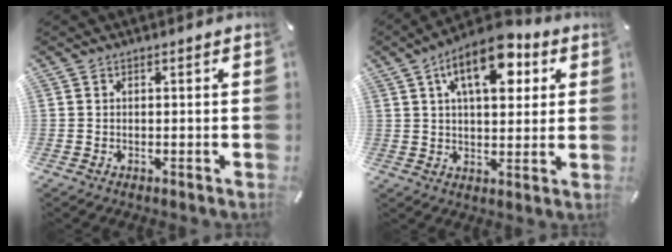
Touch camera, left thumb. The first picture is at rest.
{"total": 14.0, "force": [6.3, 7.3, 10.2], "torque": [-0.151, -0.015, 0.105]}